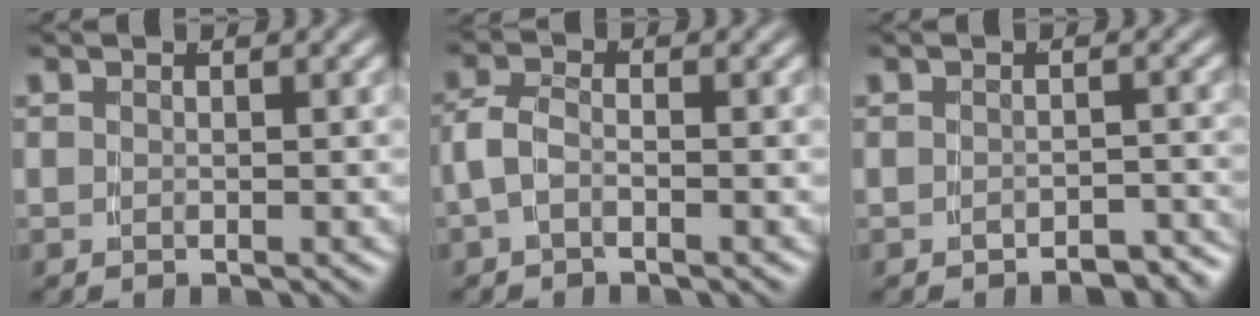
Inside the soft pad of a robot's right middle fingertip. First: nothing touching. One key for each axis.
{"total": 2.4, "fx": -0.8, "fy": 1.4, "fz": 1.7, "tx": -0.049, "ty": -0.013, "tz": -0.009}
{"total": 3.1, "fx": -3.0, "fy": 0.5, "fz": 0.7, "tx": -0.009, "ty": -0.005, "tz": -0.046}